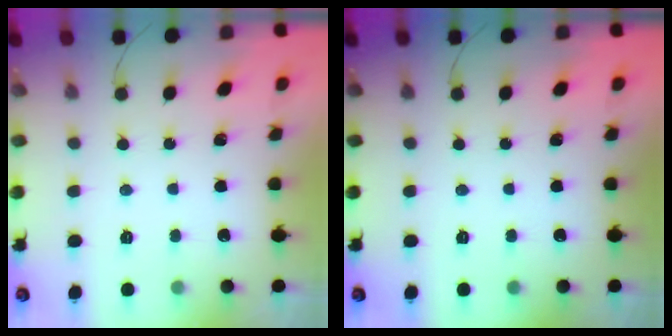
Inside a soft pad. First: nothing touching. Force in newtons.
{"total": 0.0}